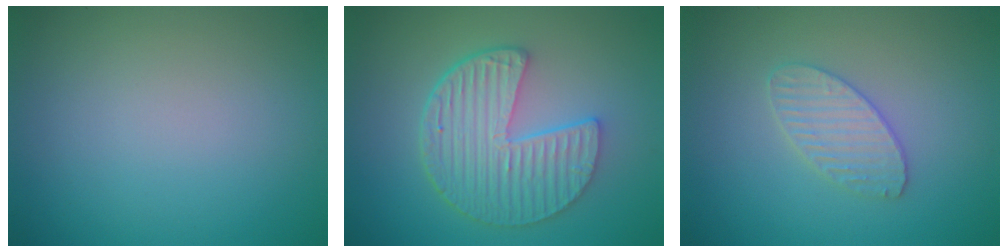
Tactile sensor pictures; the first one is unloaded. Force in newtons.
{"total": 6.4, "press": 4.8, "slide": 4.2}
{"total": 2.6, "press": 2.6, "slide": 0.2}